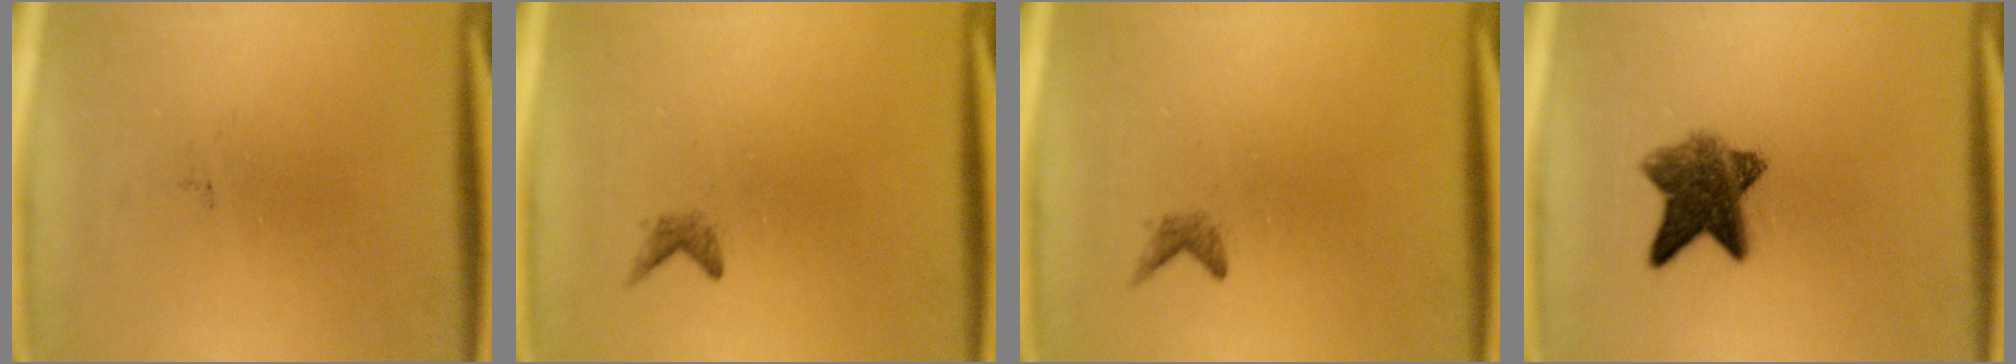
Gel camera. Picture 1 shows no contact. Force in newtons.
{"total": 0.9}
{"total": 0.9}
{"total": 7.9}